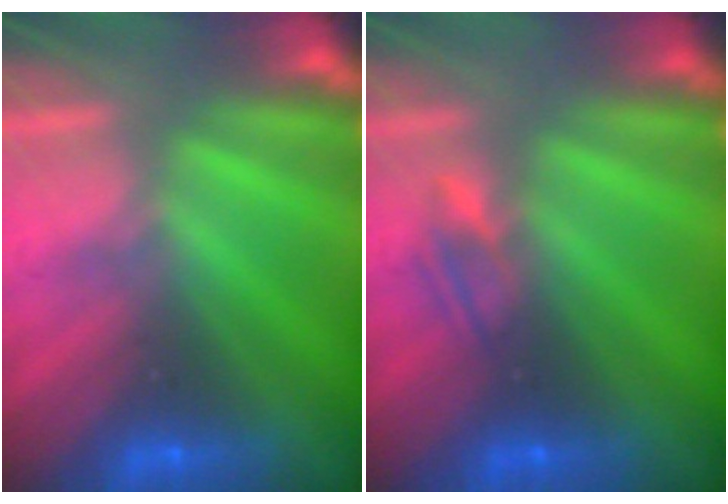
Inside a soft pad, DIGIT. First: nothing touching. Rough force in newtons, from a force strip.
{"total": 2.3}